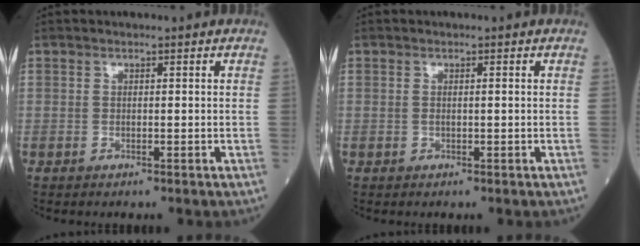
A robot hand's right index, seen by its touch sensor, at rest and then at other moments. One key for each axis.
{"total": 0.9, "fx": 0.1, "fy": 0.2, "fz": 0.9, "tx": -0.024, "ty": 0.005, "tz": 0.005}